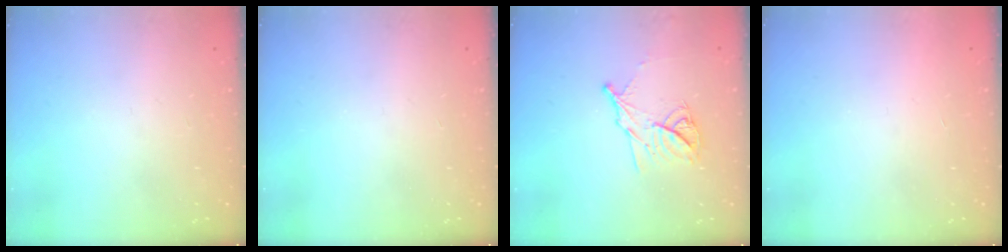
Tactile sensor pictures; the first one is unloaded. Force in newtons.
{"total": 0.0}
{"total": 11.4, "press": 11.4, "slide": 0.3}
{"total": 1.7, "press": 1.7, "slide": 0.1}